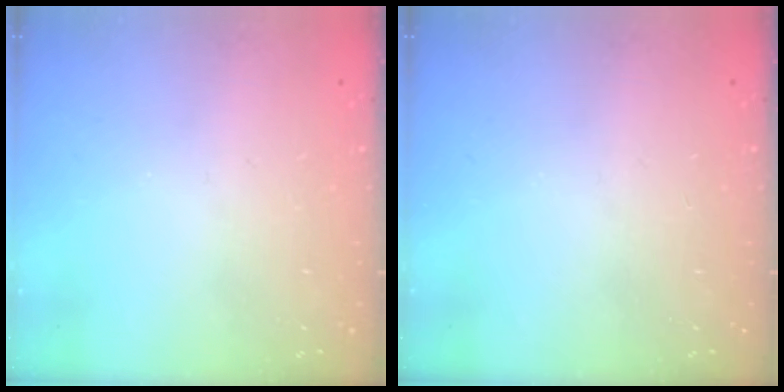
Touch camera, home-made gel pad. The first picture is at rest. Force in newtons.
{"total": 0.0}